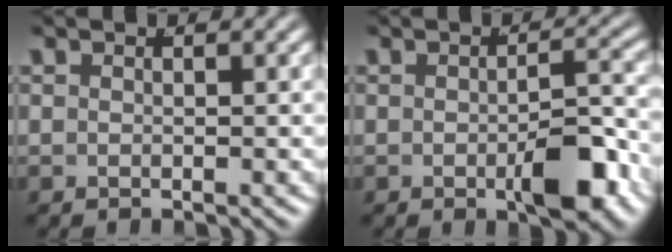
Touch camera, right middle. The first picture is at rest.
{"total": 4.4, "force": [-1.7, 1.4, 3.8], "torque": [-0.046, -0.004, -0.027]}